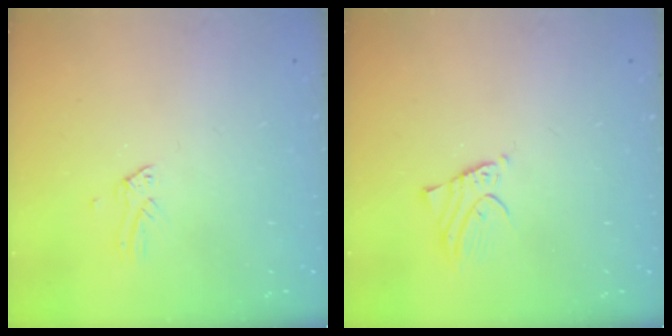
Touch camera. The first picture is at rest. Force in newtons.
{"total": 2.3, "press": 2.3, "slide": 0.1}